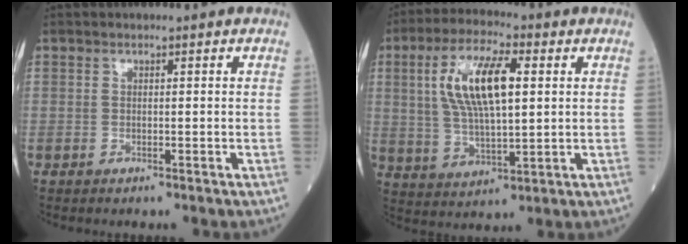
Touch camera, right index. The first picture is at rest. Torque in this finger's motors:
{"motor_torque": [1.32, 0.82, 0.32, 0.21]}